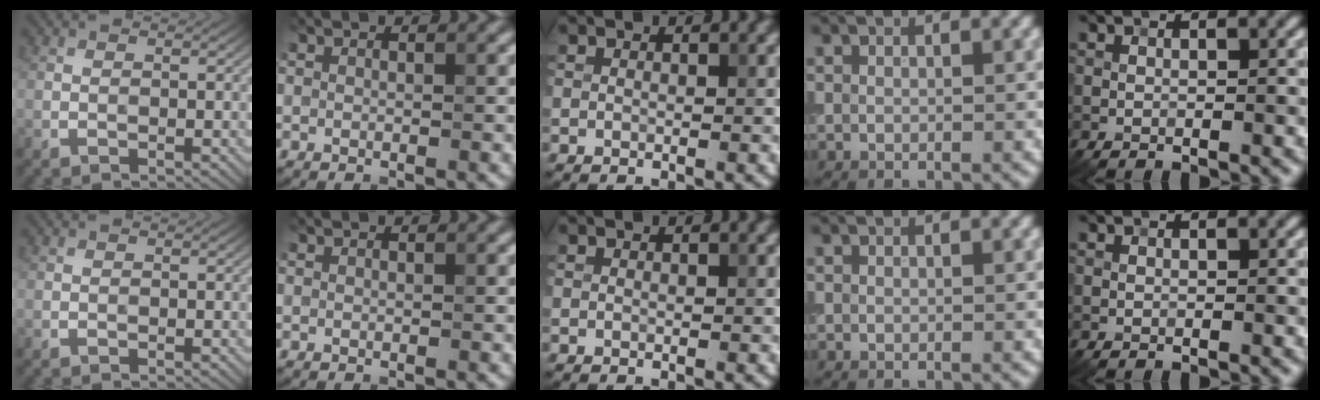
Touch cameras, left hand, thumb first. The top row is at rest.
{}